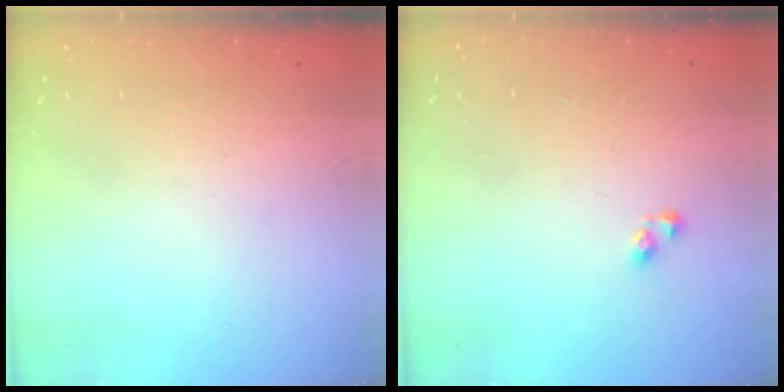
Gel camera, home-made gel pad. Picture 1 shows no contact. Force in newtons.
{"total": 3.2, "press": 3.2, "slide": 0.5}